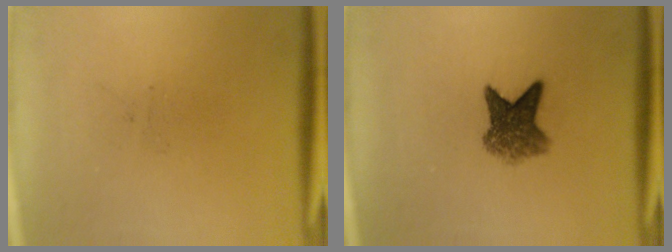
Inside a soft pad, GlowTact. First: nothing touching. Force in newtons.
{"total": 5.7}